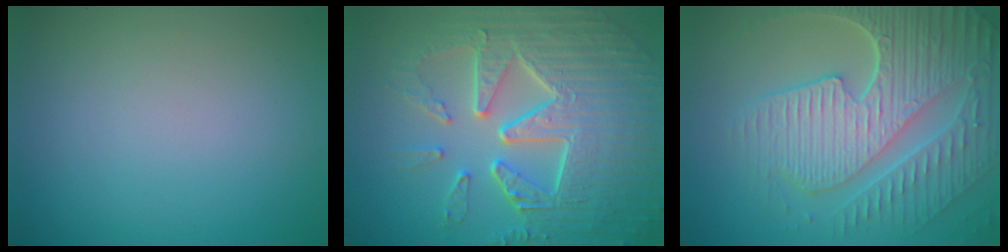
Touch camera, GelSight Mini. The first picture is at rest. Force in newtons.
{"total": 9.8, "press": 6.6, "slide": 7.2}
{"total": 8.9, "press": 6.2, "slide": 6.5}